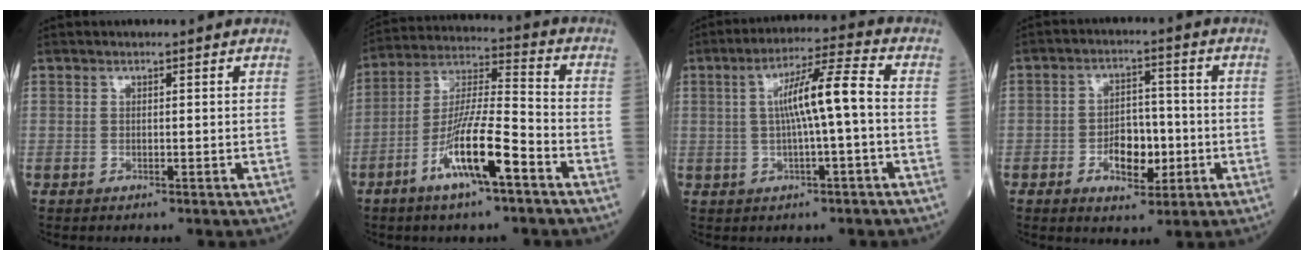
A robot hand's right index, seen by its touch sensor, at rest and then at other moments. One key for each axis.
{"total": 12.9, "fx": -6.2, "fy": 1.4, "fz": 11.2, "tx": -0.217, "ty": -0.006, "tz": -0.116}
{"total": 8.5, "fx": 0.1, "fy": 0.1, "fz": 8.5, "tx": -0.149, "ty": 0.020, "tz": -0.001}
{"total": 7.0, "fx": -1.9, "fy": 3.7, "fz": 5.6, "tx": -0.094, "ty": 0.007, "tz": -0.027}